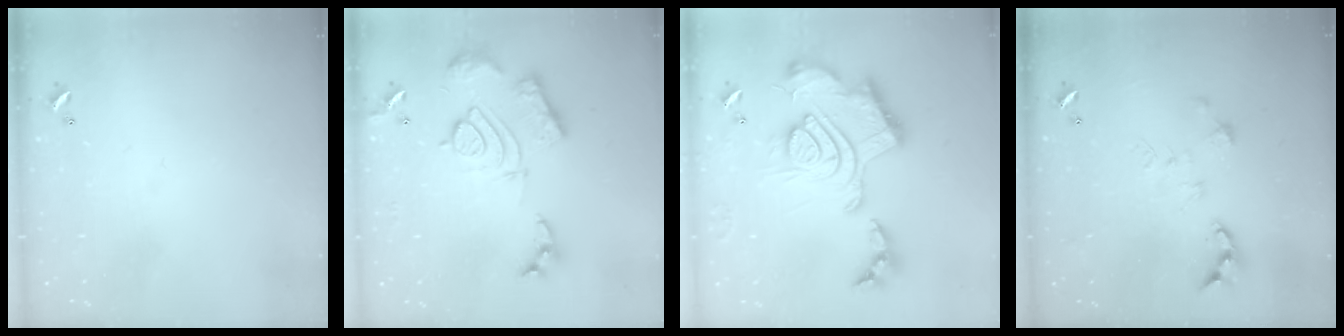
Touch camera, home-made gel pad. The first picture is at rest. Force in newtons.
{"total": 17.4, "press": 17.3, "slide": 1.7}
{"total": 2.5, "press": 1.9, "slide": 1.7}
{"total": 0.0}